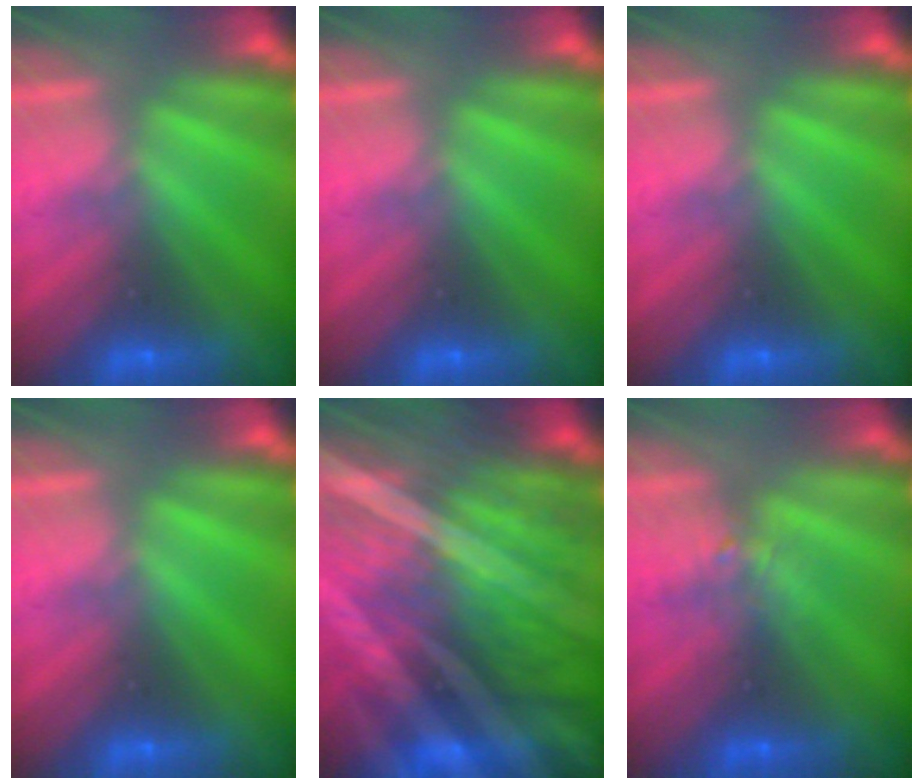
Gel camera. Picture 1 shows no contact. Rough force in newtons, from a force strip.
{"total": 0.0}
{"total": 0.0}
{"total": 0.0}
{"total": 7.1}
{"total": 2.2}